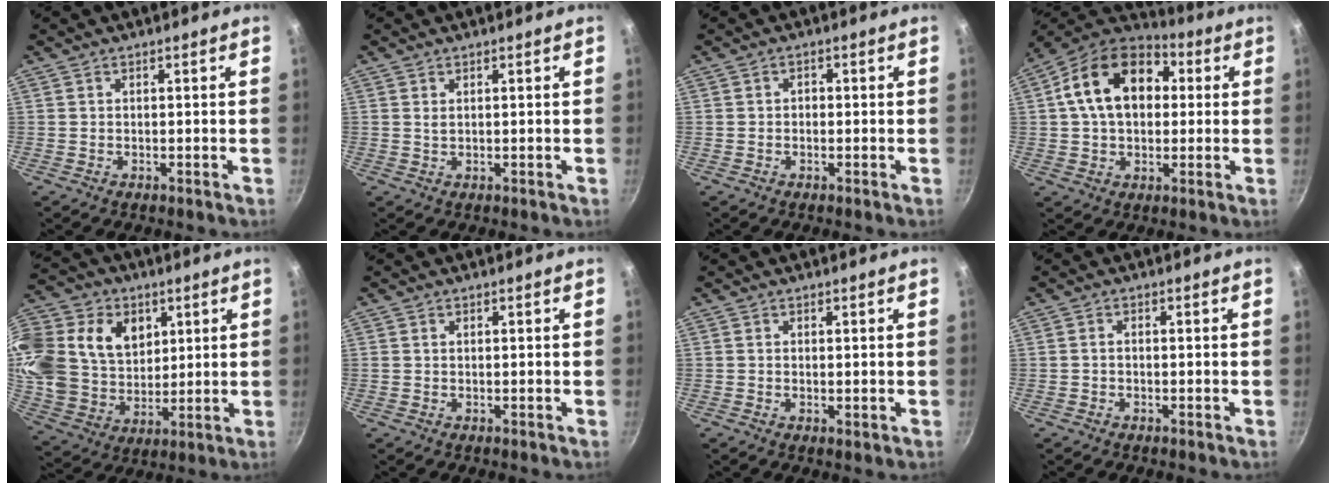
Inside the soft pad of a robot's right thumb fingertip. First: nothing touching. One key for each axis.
{"total": 0.9, "fx": 0.5, "fy": 0.4, "fz": 0.6, "tx": -0.012, "ty": -0.002, "tz": 0.009}
{"total": 1.1, "fx": -0.2, "fy": 0.9, "fz": 0.6, "tx": -0.008, "ty": 0.004, "tz": -0.006}
{"total": 17.8, "fx": 3.3, "fy": 12.4, "fz": 12.4, "tx": -0.182, "ty": 0.030, "tz": 0.036}
{"total": 27.8, "fx": 9.6, "fy": 21.2, "fz": 15.3, "tx": -0.331, "ty": 0.014, "tz": 0.180}
{"total": 0.6, "fx": 0.2, "fy": 0.4, "fz": 0.2, "tx": -0.005, "ty": 0.003, "tz": 0.004}
{"total": 1.0, "fx": 0.2, "fy": 0.5, "fz": 0.9, "tx": -0.014, "ty": -0.006, "tz": 0.001}
{"total": 0.9, "fx": -0.4, "fy": 0.6, "fz": 0.6, "tx": -0.013, "ty": 0.008, "tz": -0.006}